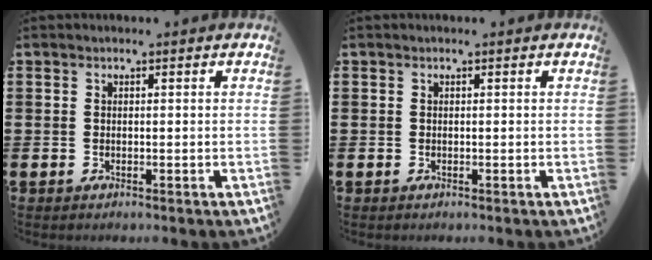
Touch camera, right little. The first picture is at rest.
{"total": 0.0}